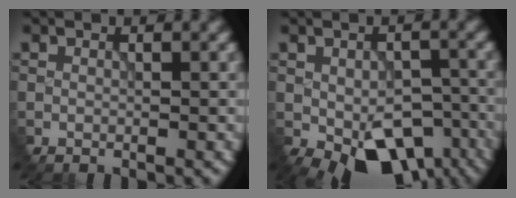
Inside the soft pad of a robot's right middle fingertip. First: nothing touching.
{"total": 10.5, "force": [-5.2, 5.7, 7.2], "torque": [-0.115, -0.033, -0.066]}